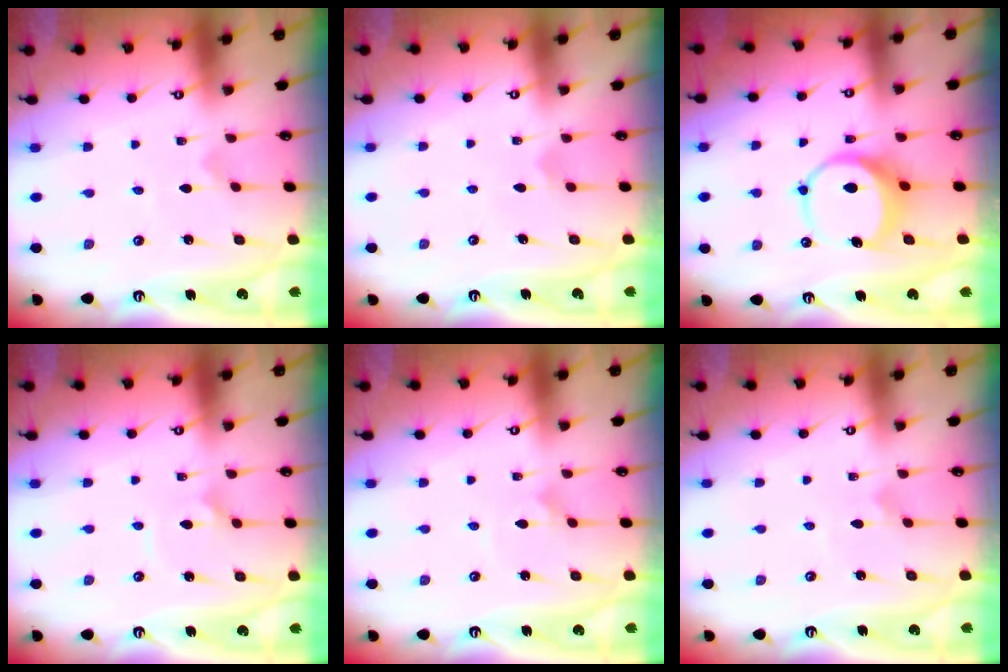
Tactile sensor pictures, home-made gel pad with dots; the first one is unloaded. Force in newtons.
{"total": 4.6, "press": 4.6, "slide": 0.3}
{"total": 8.8, "press": 8.7, "slide": 1.2}
{"total": 1.9, "press": 1.9, "slide": 0.1}
{"total": 1.4, "press": 1.4, "slide": 0.1}
{"total": 1.9, "press": 1.9, "slide": 0.1}